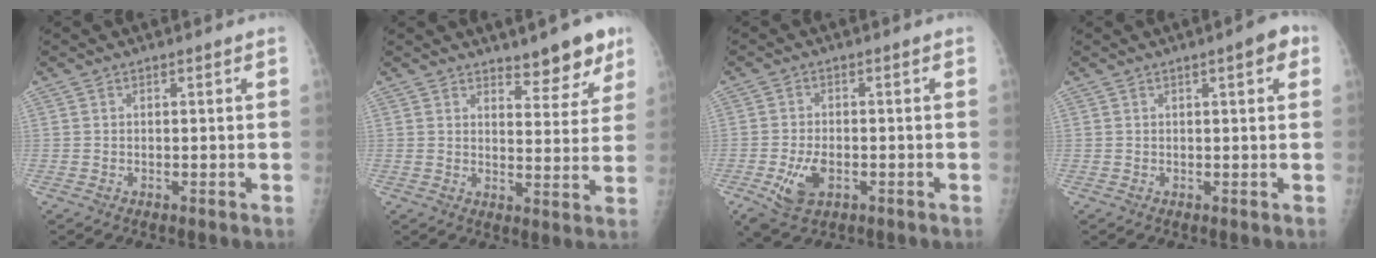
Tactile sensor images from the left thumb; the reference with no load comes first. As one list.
[{"total": 7.4, "force": [5.7, 2.6, 3.9], "torque": [-0.012, -0.037, 0.078]}, {"total": 6.1, "force": [-2.2, 3.7, 4.4], "torque": [-0.087, 0.002, -0.031]}, {"total": 3.7, "force": [1.6, 0.9, 3.3], "torque": [-0.037, 0.002, 0.017]}]